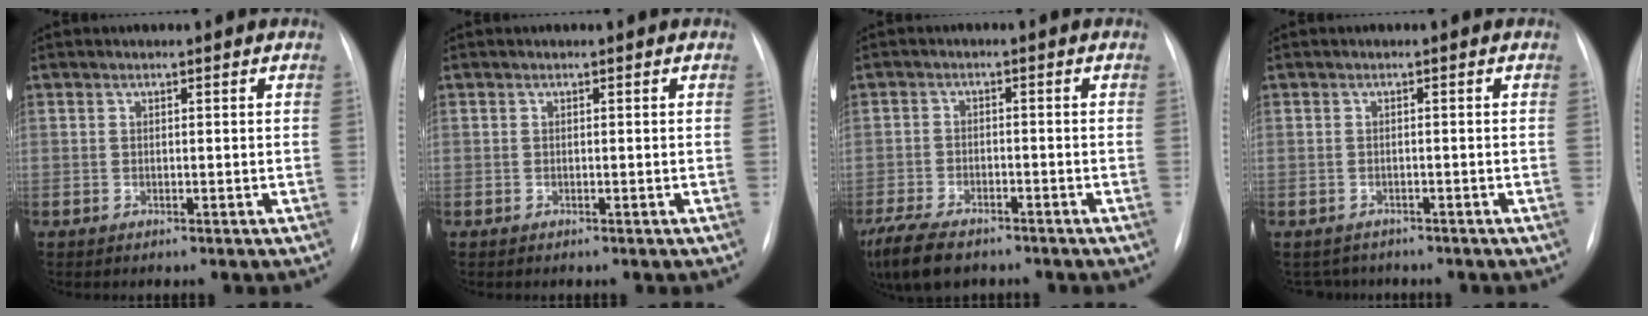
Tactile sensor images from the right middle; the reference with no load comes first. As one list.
[{"total": 0.0}, {"total": 11.0, "force": [-8.2, 4.5, 5.9], "torque": [-0.127, -0.019, -0.132]}, {"total": 2.8, "force": [-2.5, 1.2, -0.3], "torque": [-0.001, -0.001, -0.035]}]